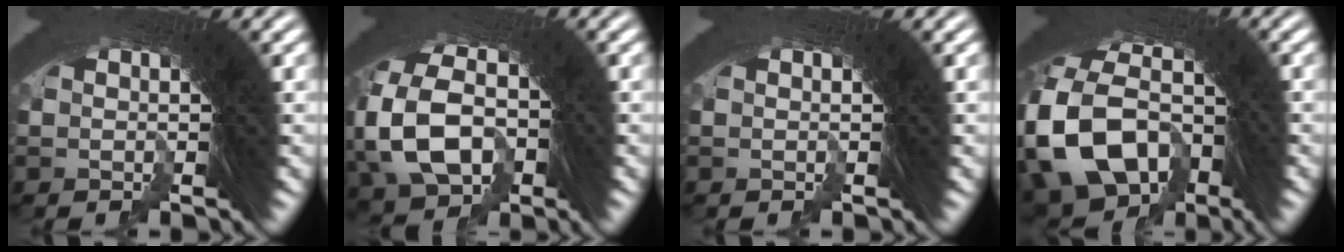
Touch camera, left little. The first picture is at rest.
{"total": 9.4, "force": [-3.0, 7.8, 4.2], "torque": [-0.084, -0.028, -0.047]}
{"total": 0.0}
{"total": 14.8, "force": [-4.7, 11.7, 7.7], "torque": [-0.169, -0.059, -0.072]}